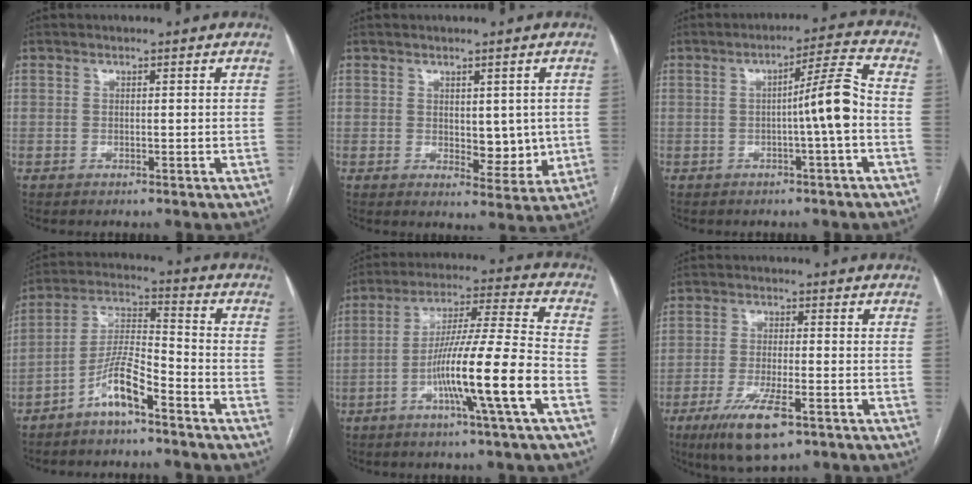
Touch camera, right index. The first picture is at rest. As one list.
[{"total": 5.7, "force": [0.3, 3.0, 4.8], "torque": [-0.055, -0.009, 0.014]}, {"total": 6.8, "force": [-1.2, -0.8, 6.7], "torque": [-0.099, 0.015, -0.018]}, {"total": 8.0, "force": [-5.2, 1.3, 6.0], "torque": [-0.130, 0.007, -0.102]}, {"total": 14.9, "force": [-5.6, -1.3, 13.7], "torque": [-0.242, -0.004, -0.102]}, {"total": 9.1, "force": [-5.0, 1.8, 7.4], "torque": [-0.140, -0.022, -0.083]}]